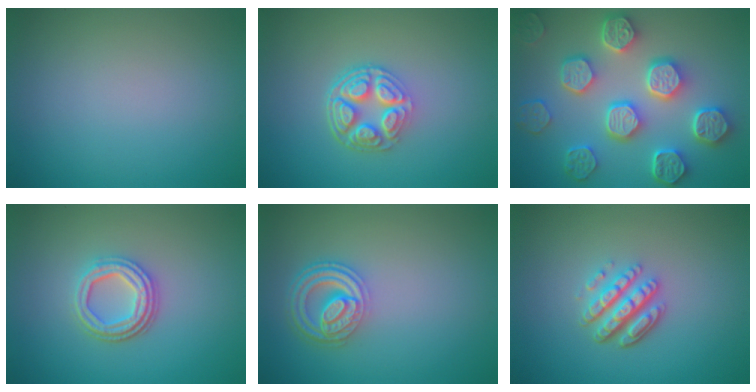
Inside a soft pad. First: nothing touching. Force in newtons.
{"total": 5.0, "press": 3.7, "slide": 3.3}
{"total": 8.0, "press": 6.4, "slide": 4.8}
{"total": 3.6, "press": 3.0, "slide": 2.0}
{"total": 4.5, "press": 3.5, "slide": 2.8}
{"total": 4.4, "press": 3.3, "slide": 2.9}